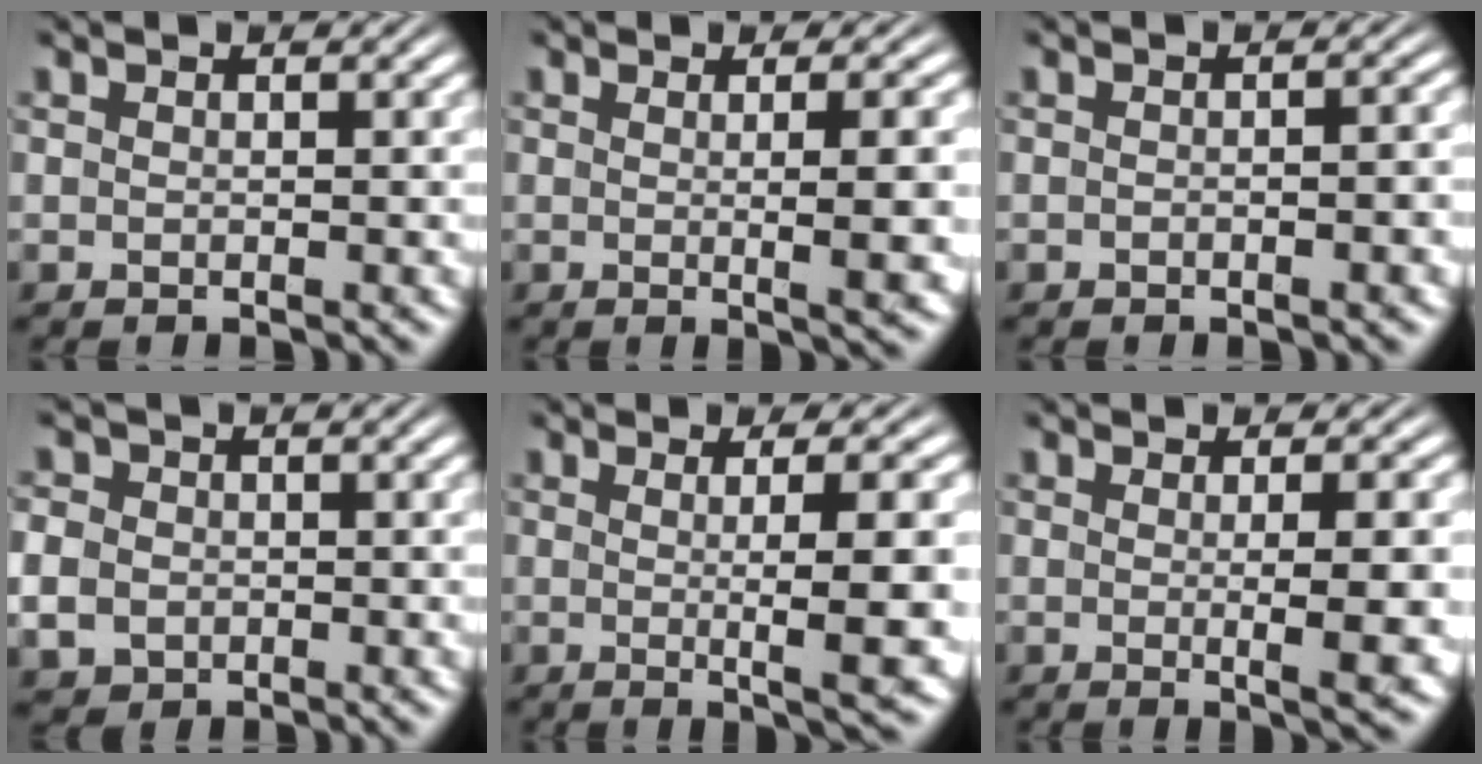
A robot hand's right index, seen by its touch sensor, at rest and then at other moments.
{"total": 3.7, "force": [0.0, -0.3, 3.7], "torque": [-0.048, -0.003, -0.001]}
{"total": 0.9, "force": [-0.6, 0.1, 0.7], "torque": [-0.013, 0.004, -0.013]}
{"total": 4.0, "force": [-0.6, 3.7, 1.5], "torque": [-0.042, -0.012, -0.009]}
{"total": 6.8, "force": [-0.7, 0.4, 6.8], "torque": [-0.086, -0.001, -0.009]}
{"total": 4.2, "force": [-0.4, 0.0, 4.2], "torque": [-0.057, -0.005, -0.008]}